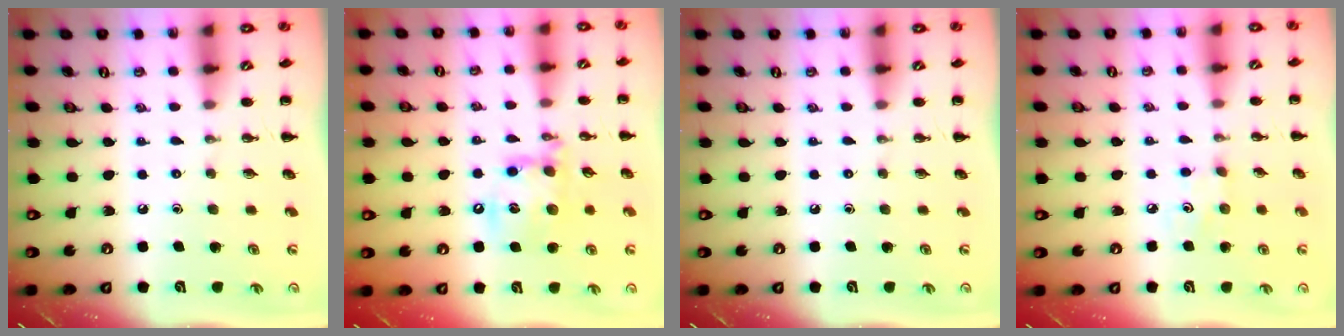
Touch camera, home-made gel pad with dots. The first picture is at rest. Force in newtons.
{"total": 14.7, "press": 14.5, "slide": 2.7}
{"total": 0.0}
{"total": 3.1, "press": 3.0, "slide": 0.9}